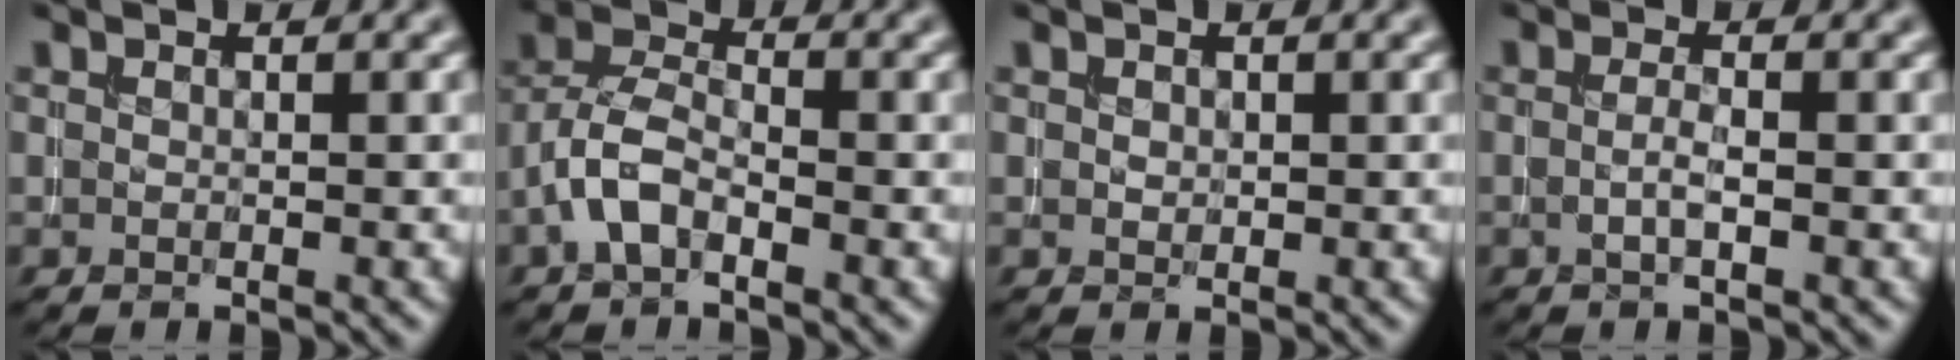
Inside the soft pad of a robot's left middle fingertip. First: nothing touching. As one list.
[{"total": 3.9, "force": [-1.8, 2.0, 2.8], "torque": [-0.061, 0.011, -0.047]}, {"total": 0.8, "force": [0.2, 0.6, 0.4], "torque": [-0.009, -0.002, 0.004]}, {"total": 1.5, "force": [-0.3, 0.3, 1.5], "torque": [-0.030, -0.001, -0.007]}]